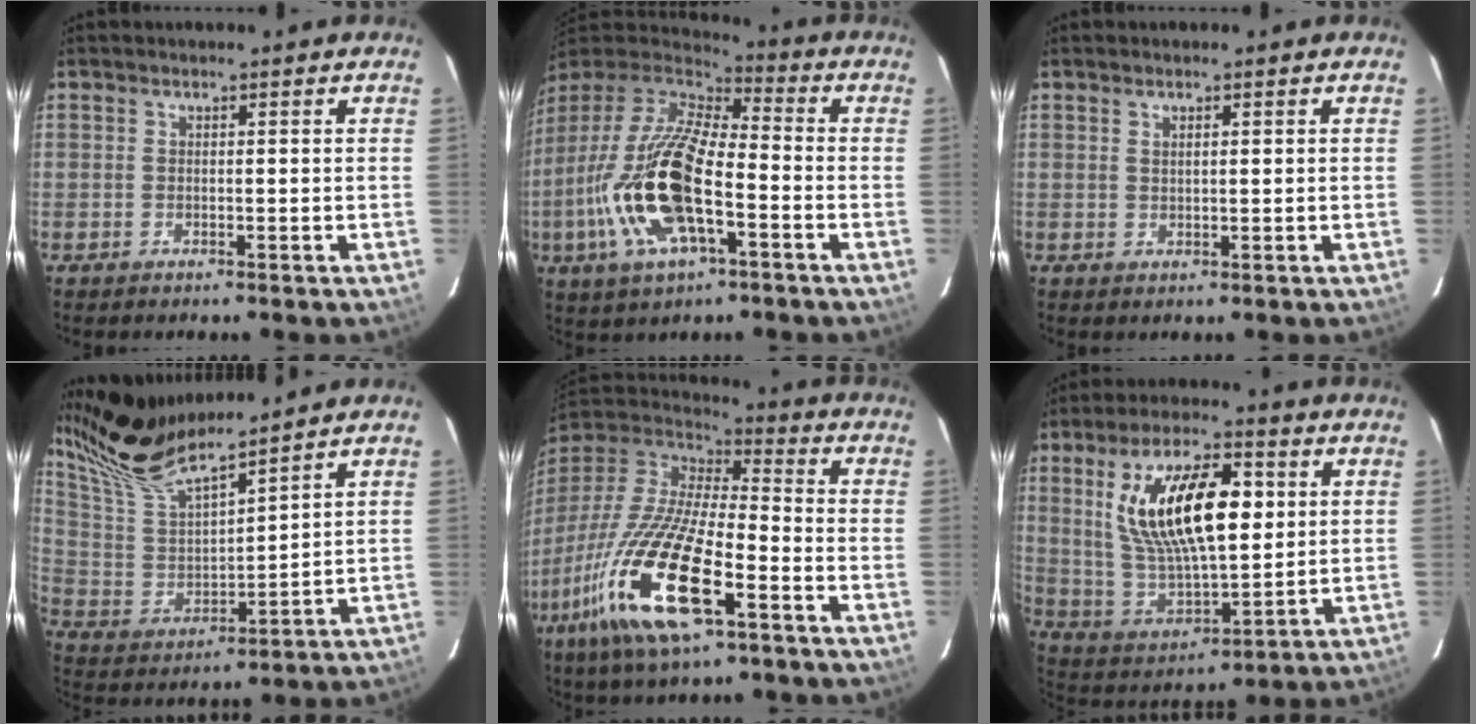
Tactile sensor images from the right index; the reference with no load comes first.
{"total": 21.5, "force": [-6.4, 8.3, 18.8], "torque": [-0.391, -0.022, -0.127]}
{"total": 1.2, "force": [0.7, 0.3, 1.0], "torque": [-0.016, 0.002, 0.012]}
{"total": 15.0, "force": [13.2, 1.8, 6.7], "torque": [-0.136, -0.005, 0.263]}
{"total": 24.2, "force": [-11.8, 7.0, 19.9], "torque": [-0.401, -0.060, -0.233]}
{"total": 19.8, "force": [5.2, 7.8, 17.4], "torque": [-0.323, 0.009, 0.107]}